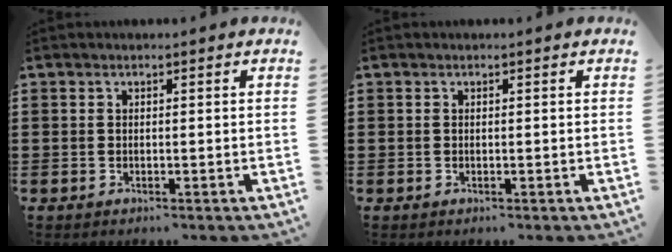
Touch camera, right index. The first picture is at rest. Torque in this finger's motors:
{"motor_torque": [0.00, 0.00, 0.00, 0.00]}